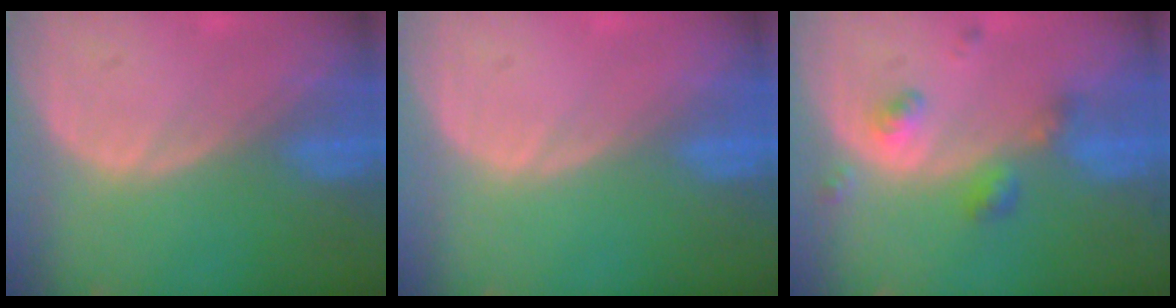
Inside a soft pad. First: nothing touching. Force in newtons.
{"total": 0.0}
{"total": 5.1, "press": 4.5, "slide": 2.5}